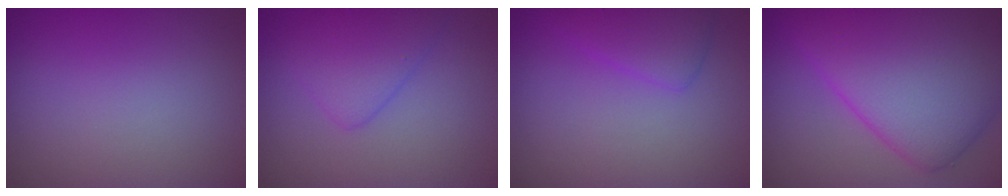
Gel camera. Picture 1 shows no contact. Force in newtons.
{"total": 3.0, "press": 3.0, "slide": 0.2}
{"total": 2.6, "press": 2.6, "slide": 0.2}
{"total": 12.0, "press": 12.0, "slide": 0.2}